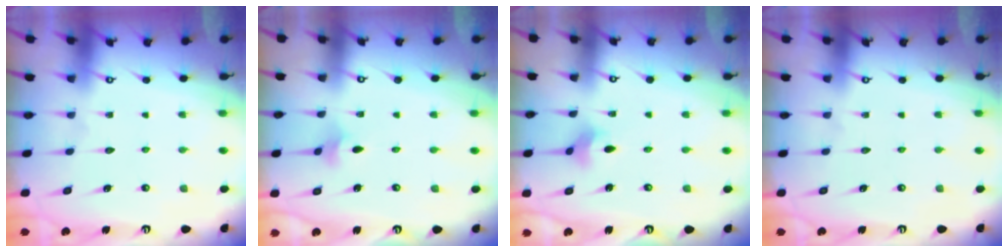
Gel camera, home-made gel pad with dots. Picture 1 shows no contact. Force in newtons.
{"total": 2.7, "press": 2.6, "slide": 0.7}
{"total": 2.9, "press": 2.8, "slide": 0.8}
{"total": 0.0}